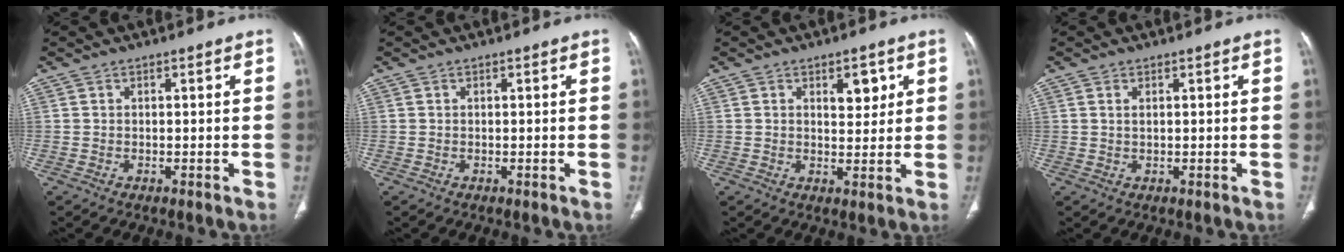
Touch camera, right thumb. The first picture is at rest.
{"total": 0.0}
{"total": 4.5, "force": [2.0, 2.4, 3.2], "torque": [-0.025, -0.012, 0.031]}
{"total": 0.9, "force": [0.4, 0.3, 0.8], "torque": [-0.020, 0.003, 0.011]}